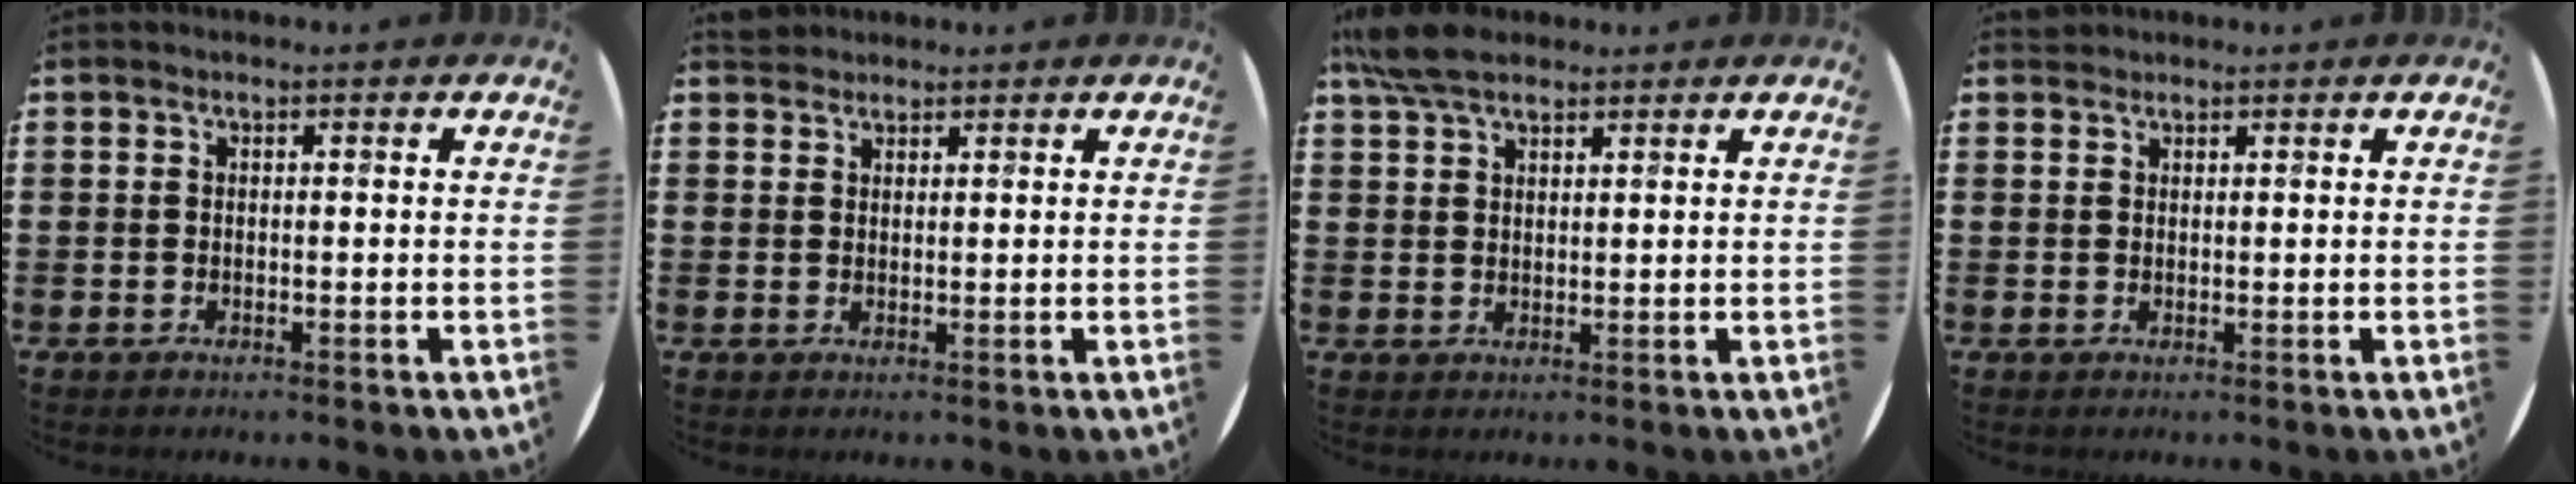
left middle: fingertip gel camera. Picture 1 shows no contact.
{"total": 1.9, "force": [1.8, 0.7, 0.0], "torque": [0.006, 0.003, 0.034]}
{"total": 5.7, "force": [4.7, 1.9, 2.6], "torque": [-0.061, -0.002, 0.089]}
{"total": 1.0, "force": [0.9, 0.3, -0.1], "torque": [0.002, 0.002, 0.018]}